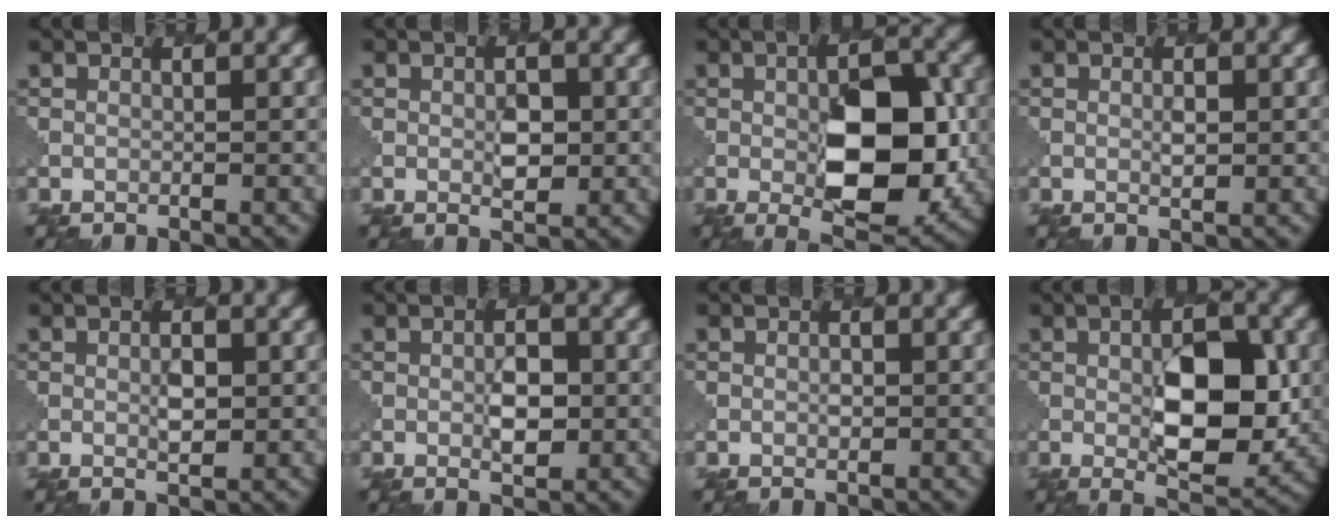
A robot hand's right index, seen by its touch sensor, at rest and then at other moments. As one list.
[{"total": 2.0, "force": [0.2, 1.0, 1.7], "torque": [-0.026, -0.005, 0.006]}, {"total": 9.3, "force": [-0.9, 3.9, 8.4], "torque": [-0.122, 0.000, -0.007]}, {"total": 1.0, "force": [0.4, 0.3, 0.9], "torque": [-0.014, -0.003, 0.008]}, {"total": 1.6, "force": [0.4, 0.6, 1.4], "torque": [-0.023, -0.004, 0.009]}, {"total": 2.6, "force": [0.0, 1.3, 2.3], "torque": [-0.034, -0.002, 0.002]}, {"total": 0.6, "force": [0.1, 0.4, 0.5], "torque": [-0.005, -0.002, 0.003]}, {"total": 8.2, "force": [-0.1, 3.5, 7.4], "torque": [-0.108, -0.004, 0.004]}]